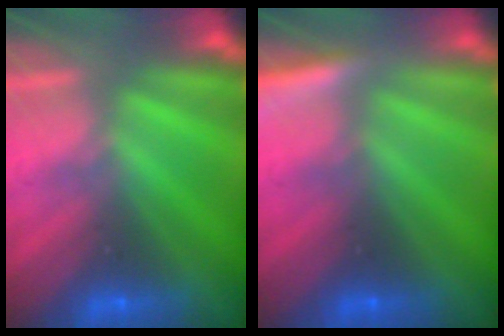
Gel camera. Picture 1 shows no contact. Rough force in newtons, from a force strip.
{"total": 4.3}